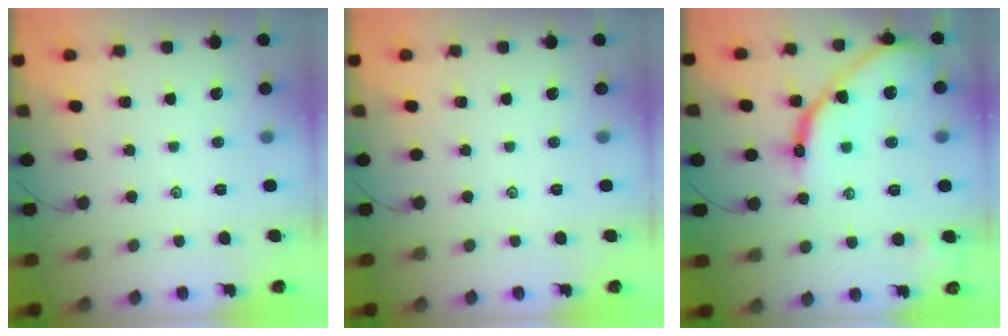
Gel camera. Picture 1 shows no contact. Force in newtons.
{"total": 0.0}
{"total": 14.3, "press": 14.2, "slide": 1.3}